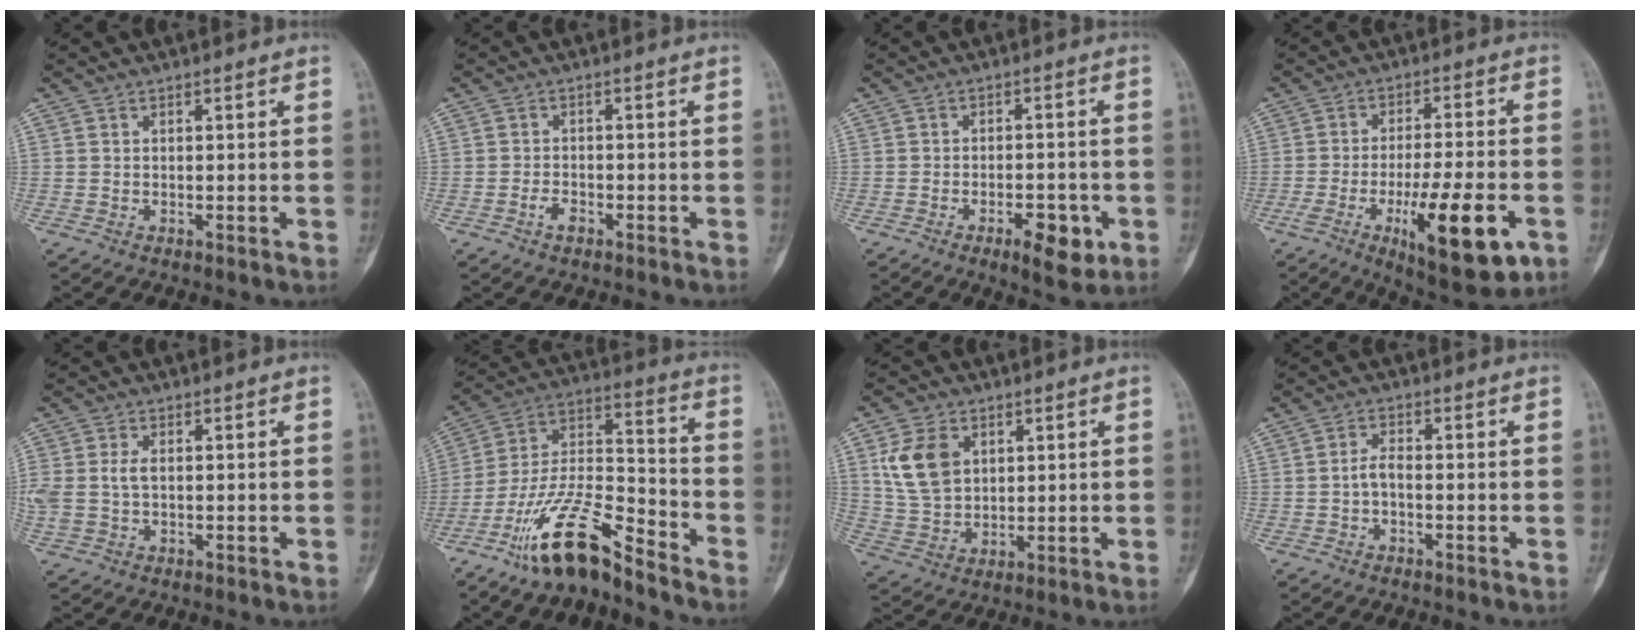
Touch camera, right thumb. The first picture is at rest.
{"total": 2.0, "force": [-1.3, 1.0, 1.1], "torque": [-0.022, 0.008, -0.026]}
{"total": 7.3, "force": [-3.3, 2.9, 5.8], "torque": [-0.071, 0.012, -0.043]}
{"total": 17.1, "force": [-6.2, 4.6, 15.2], "torque": [-0.241, 0.011, -0.084]}
{"total": 5.1, "force": [0.1, 3.2, 3.9], "torque": [-0.106, 0.011, 0.005]}
{"total": 16.3, "force": [-12.0, 4.5, 10.0], "torque": [-0.183, 0.084, -0.227]}
{"total": 10.2, "force": [3.3, 7.2, 6.3], "torque": [-0.109, -0.009, 0.072]}
{"total": 2.5, "force": [-0.8, 1.1, 2.1], "torque": [-0.040, 0.011, -0.019]}